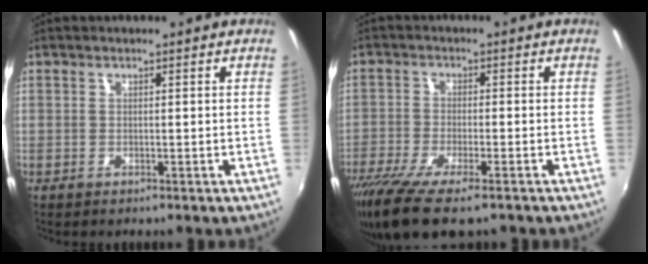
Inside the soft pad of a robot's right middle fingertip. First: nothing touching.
{"total": 12.3, "force": [-8.9, 3.0, 8.1], "torque": [-0.181, -0.050, -0.161]}